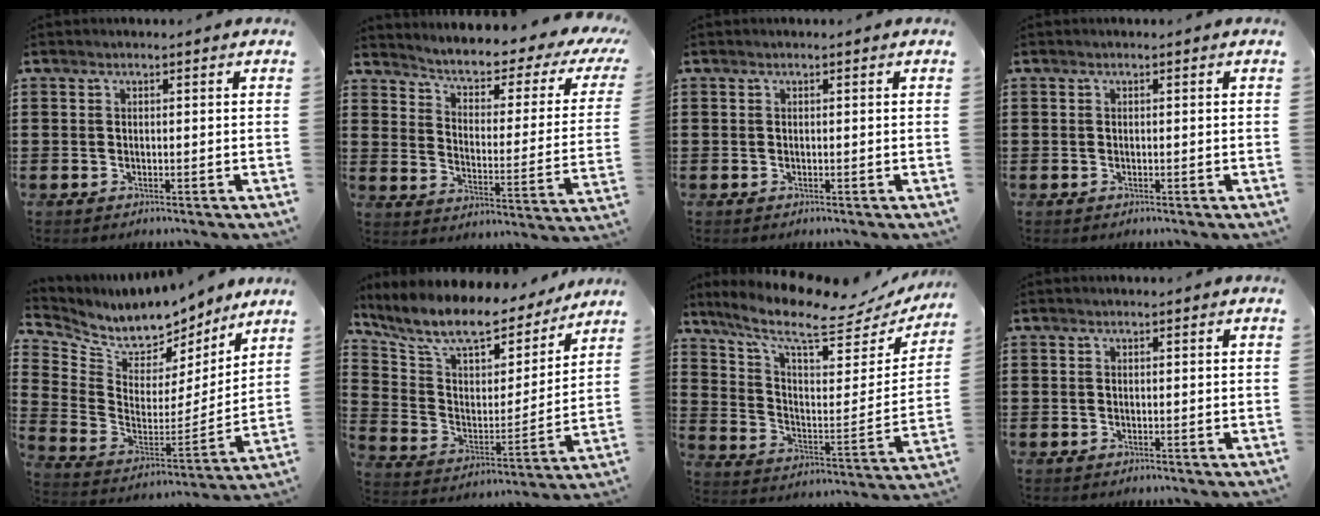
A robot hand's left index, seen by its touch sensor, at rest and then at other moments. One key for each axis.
{"total": 3.8, "fx": 2.6, "fy": 0.9, "fz": 2.7, "tx": -0.068, "ty": -0.027, "tz": 0.032}
{"total": 0.0}
{"total": 0.0}
{"total": 8.4, "fx": 7.8, "fy": 2.9, "fz": 1.5, "tx": -0.070, "ty": -0.062, "tz": 0.137}
{"total": 9.8, "fx": 8.6, "fy": 2.8, "fz": 3.7, "tx": -0.109, "ty": -0.057, "tz": 0.148}
{"total": 10.3, "fx": 7.8, "fy": 2.6, "fz": 6.1, "tx": -0.137, "ty": -0.048, "tz": 0.128}
{"total": 0.0}